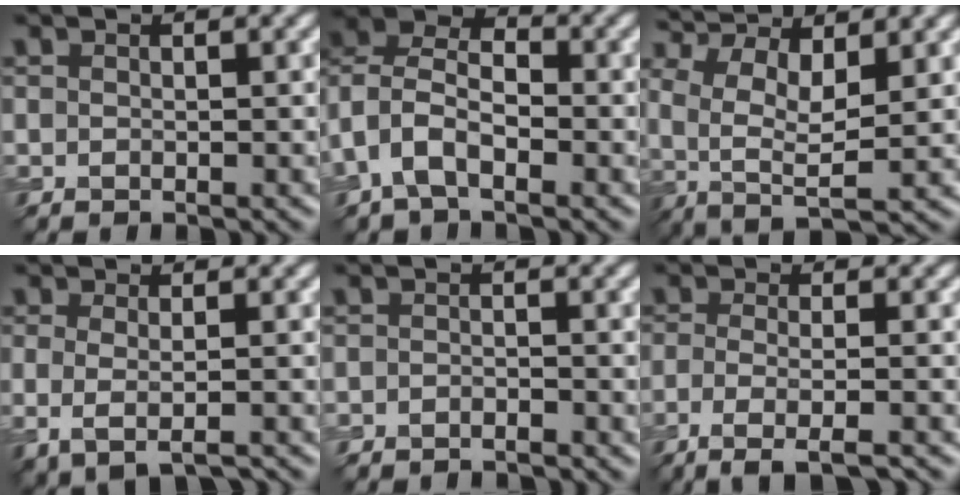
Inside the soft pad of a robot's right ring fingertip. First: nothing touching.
{"total": 6.4, "force": [-1.9, 4.1, 4.6], "torque": [-0.097, 0.014, -0.052]}
{"total": 6.2, "force": [2.0, 2.1, 5.4], "torque": [-0.113, 0.005, 0.033]}
{"total": 2.7, "force": [-0.5, 0.9, 2.5], "torque": [-0.044, -0.008, -0.006]}
{"total": 1.8, "force": [-1.7, 0.2, 0.3], "torque": [0.000, -0.003, -0.031]}
{"total": 5.0, "force": [-3.1, 1.2, 3.8], "torque": [-0.060, -0.011, -0.057]}